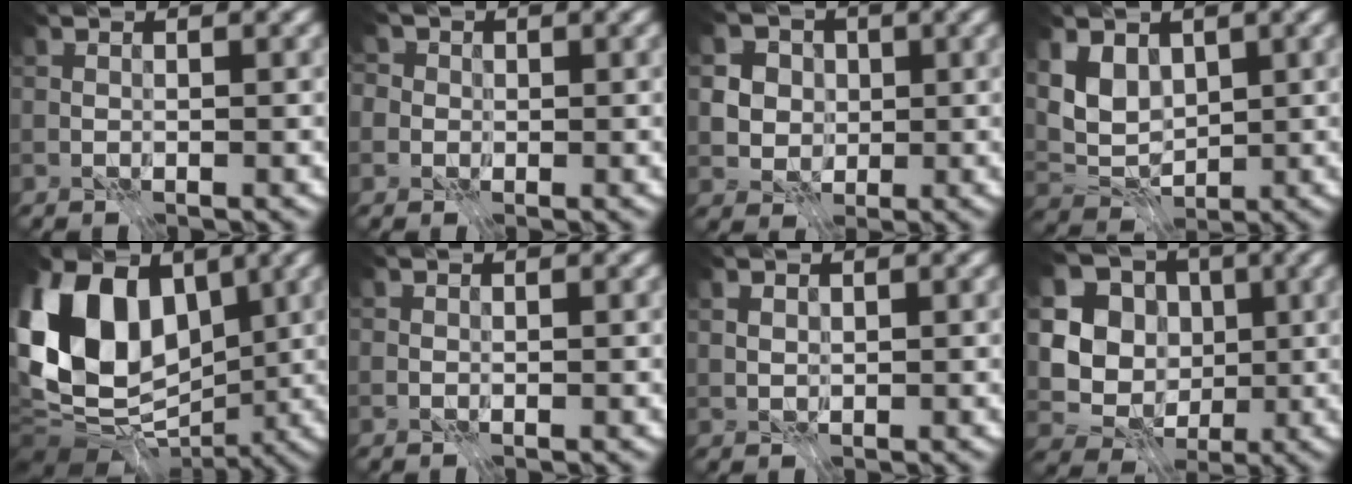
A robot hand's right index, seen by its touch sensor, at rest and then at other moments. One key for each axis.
{"total": 5.2, "fx": 2.0, "fy": 4.3, "fz": 2.1, "tx": -0.032, "ty": 0.025, "tz": 0.001}
{"total": 7.0, "fx": 1.9, "fy": 6.0, "fz": 3.0, "tx": -0.055, "ty": 0.020, "tz": 0.019}
{"total": 3.8, "fx": 1.6, "fy": 2.6, "fz": 2.2, "tx": -0.053, "ty": -0.011, "tz": 0.022}
{"total": 13.7, "fx": 1.2, "fy": 10.0, "fz": 9.3, "tx": -0.182, "ty": 0.011, "tz": 0.001}
{"total": 0.0}
{"total": 0.9, "fx": 0.4, "fy": 0.5, "fz": 0.5, "tx": -0.011, "ty": -0.001, "tz": 0.008}
{"total": 8.0, "fx": 0.8, "fy": 7.0, "fz": 3.8, "tx": -0.064, "ty": -0.013, "tz": 0.000}